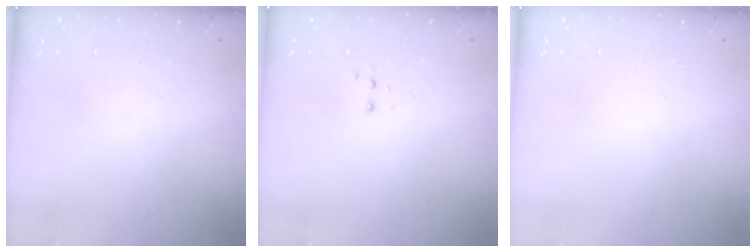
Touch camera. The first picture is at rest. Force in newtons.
{"total": 3.0, "press": 2.9, "slide": 0.7}
{"total": 0.0}